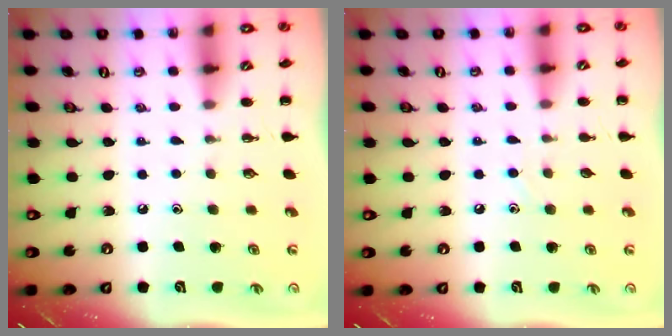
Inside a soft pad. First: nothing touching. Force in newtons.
{"total": 2.3, "press": 2.2, "slide": 0.9}